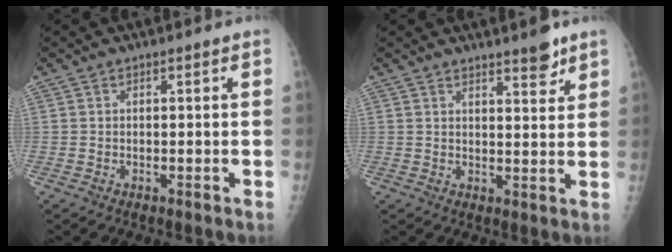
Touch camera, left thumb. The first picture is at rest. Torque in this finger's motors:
{"motor_torque": [0.27, 0.10, -0.37, -0.20, 0.03]}